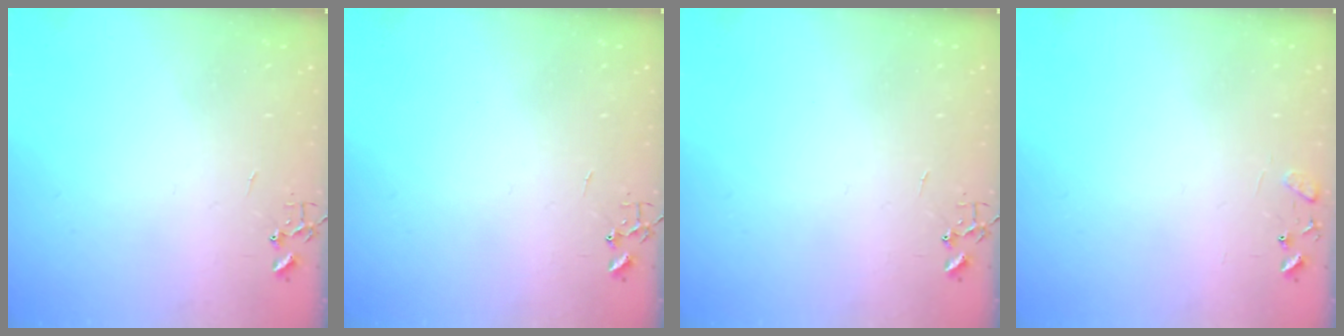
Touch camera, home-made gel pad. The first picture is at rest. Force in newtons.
{"total": 0.0}
{"total": 0.0}
{"total": 7.7, "press": 7.7, "slide": 0.6}